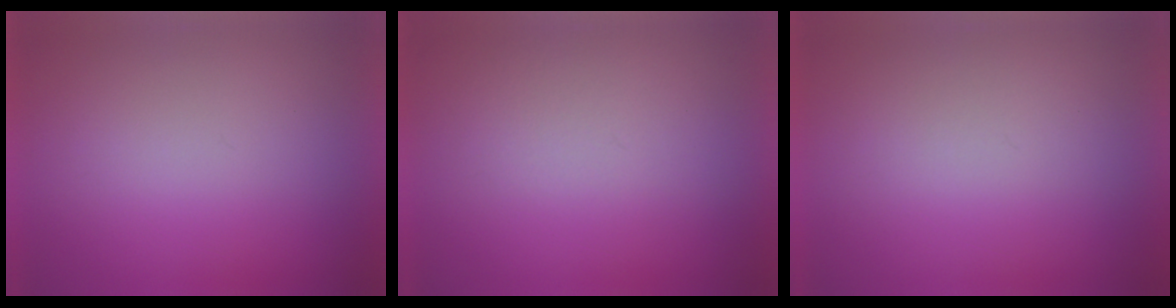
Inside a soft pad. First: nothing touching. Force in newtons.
{"total": 2.2}
{"total": 1.1}